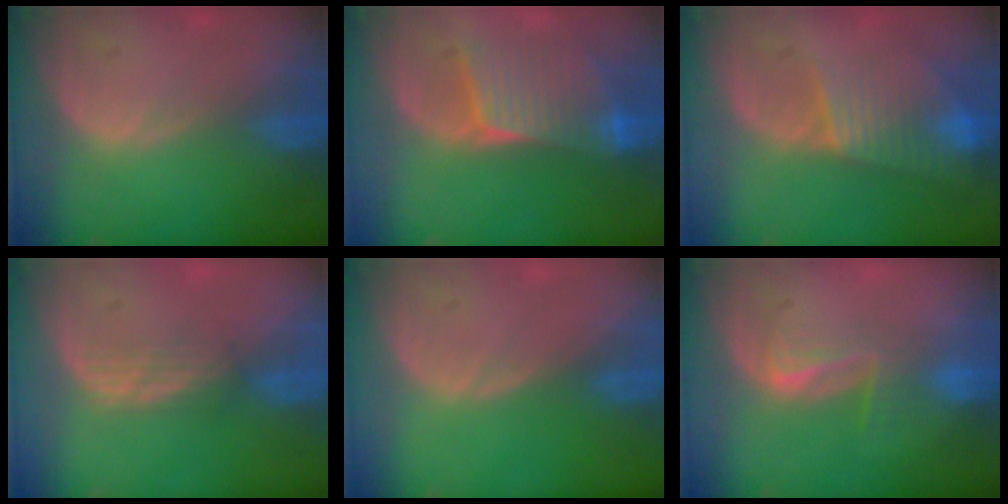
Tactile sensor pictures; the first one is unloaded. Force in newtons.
{"total": 7.3, "press": 7.3, "slide": 1.0}
{"total": 8.0, "press": 6.9, "slide": 4.1}
{"total": 2.4, "press": 2.3, "slide": 0.6}
{"total": 0.0}
{"total": 4.3, "press": 4.1, "slide": 1.4}